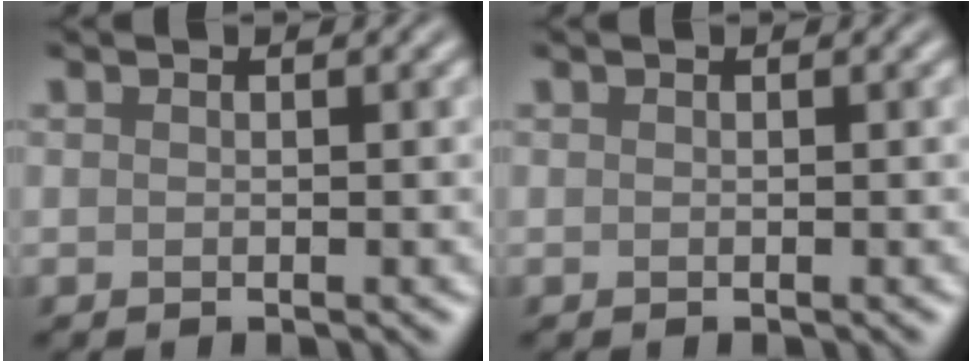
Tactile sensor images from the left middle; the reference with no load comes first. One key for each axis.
{"total": 0.0}